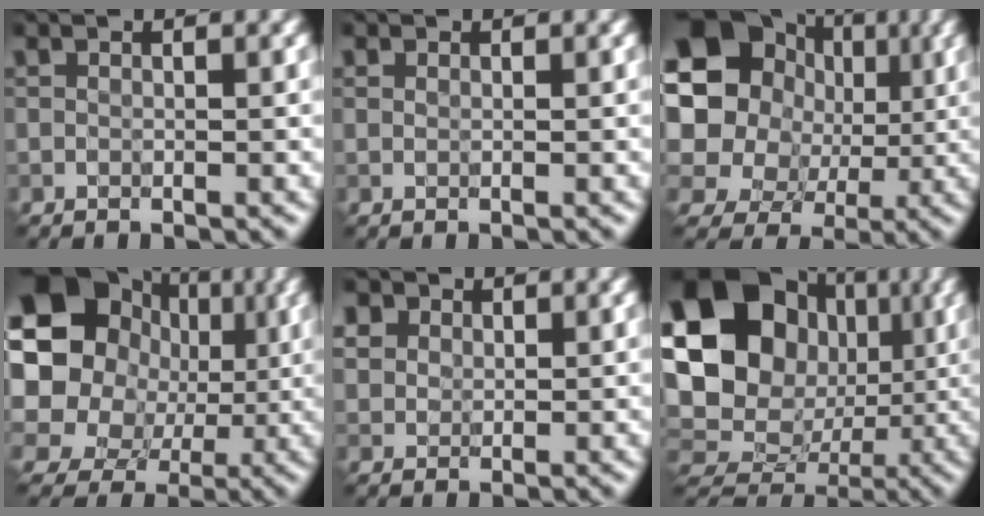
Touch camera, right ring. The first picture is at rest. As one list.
[{"total": 0.7, "force": [0.4, -0.5, -0.3], "torque": [0.006, 0.004, 0.010]}, {"total": 17.7, "force": [4.9, 15.2, 7.6], "torque": [-0.156, 0.031, 0.053]}, {"total": 21.4, "force": [4.8, 18.9, 8.9], "torque": [-0.176, 0.042, 0.033]}, {"total": 5.2, "force": [2.6, 4.0, 1.9], "torque": [-0.046, 0.024, 0.035]}, {"total": 20.6, "force": [2.0, 18.4, 9.1], "torque": [-0.183, 0.031, 0.011]}]